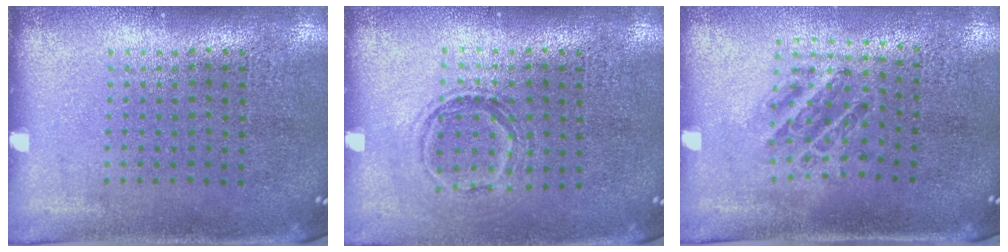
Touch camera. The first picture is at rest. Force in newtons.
{"total": 1.2, "press": 1.1, "slide": 0.6}
{"total": 1.0, "press": 1.0, "slide": 0.1}